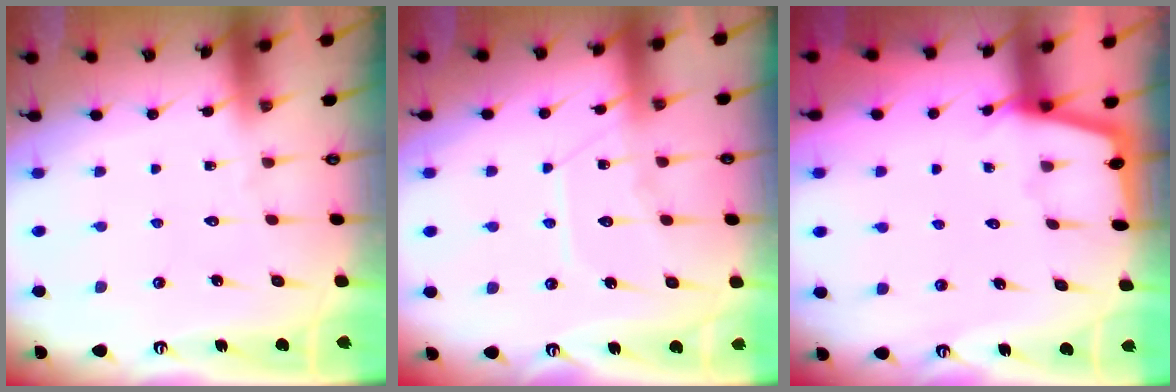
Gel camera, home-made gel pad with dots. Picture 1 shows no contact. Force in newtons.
{"total": 10.7, "press": 10.7, "slide": 1.1}
{"total": 1.8, "press": 1.8, "slide": 0.3}